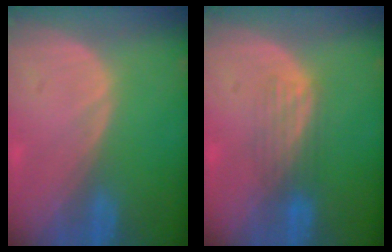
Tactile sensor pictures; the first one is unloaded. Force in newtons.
{"total": 3.4, "press": 3.4, "slide": 0.2}